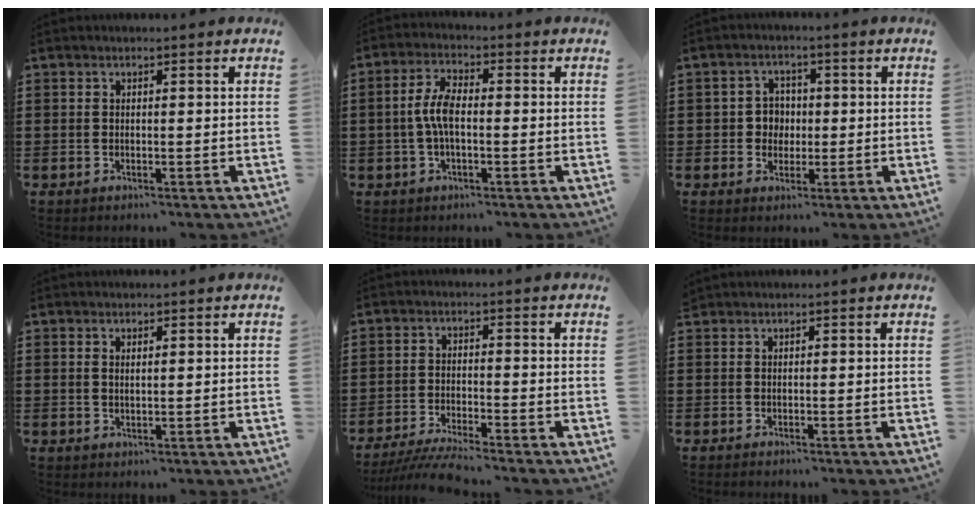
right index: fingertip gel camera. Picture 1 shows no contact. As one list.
[{"total": 5.3, "force": [-0.5, 2.0, 4.9], "torque": [-0.111, 0.000, -0.017]}, {"total": 3.7, "force": [-0.1, 3.4, 1.4], "torque": [-0.040, 0.009, -0.007]}, {"total": 0.8, "force": [0.4, 0.3, 0.7], "torque": [-0.014, 0.003, 0.007]}, {"total": 4.4, "force": [-4.2, -0.4, 1.3], "torque": [-0.028, -0.013, -0.084]}, {"total": 0.0}]